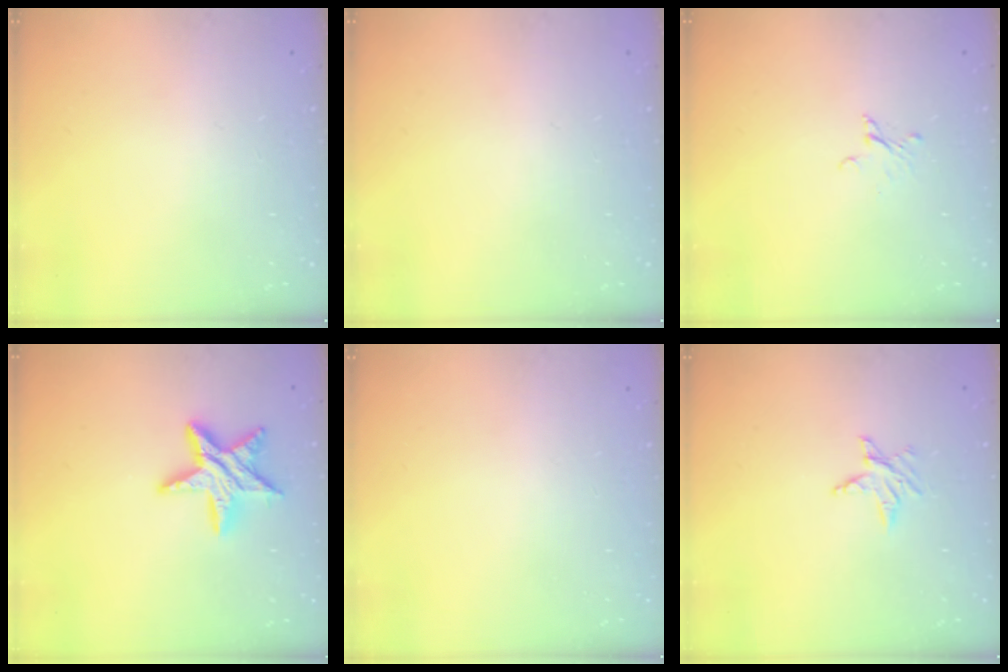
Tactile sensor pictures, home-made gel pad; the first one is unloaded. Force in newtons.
{"total": 0.0}
{"total": 2.0, "press": 2.0, "slide": 0.1}
{"total": 11.7, "press": 11.7, "slide": 0.8}
{"total": 0.0}
{"total": 3.6, "press": 3.6, "slide": 0.5}